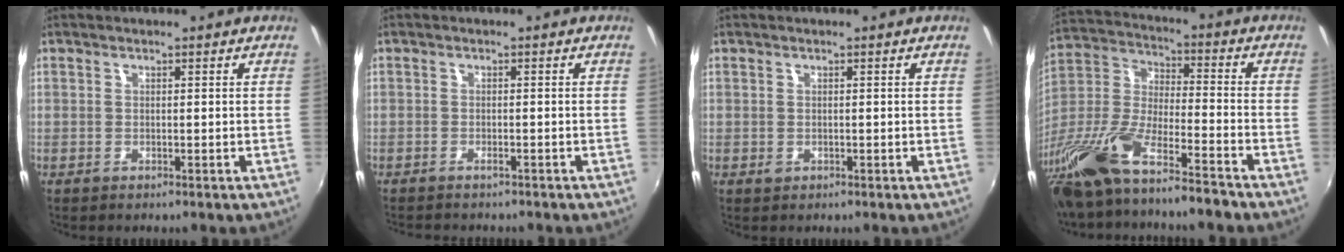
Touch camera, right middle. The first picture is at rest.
{"total": 2.3, "force": [-2.1, 0.5, 0.9], "torque": [-0.027, -0.007, -0.034]}
{"total": 0.7, "force": [-0.2, 0.6, 0.3], "torque": [-0.004, -0.002, -0.004]}
{"total": 18.9, "force": [-14.3, 2.4, 12.2], "torque": [-0.259, -0.039, -0.269]}